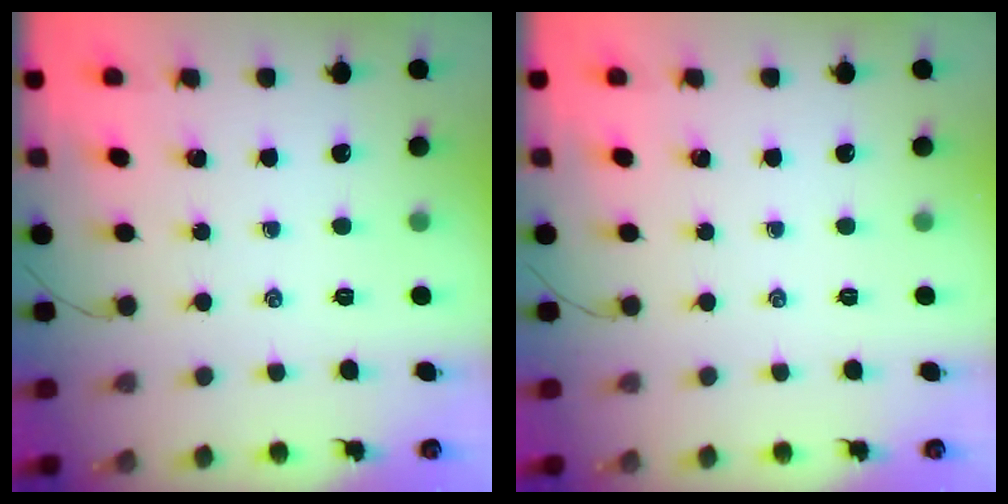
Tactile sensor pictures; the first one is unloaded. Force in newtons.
{"total": 0.0}